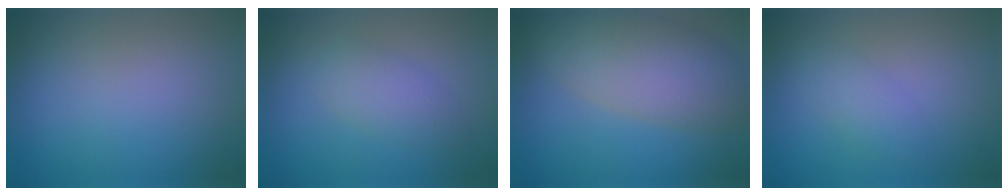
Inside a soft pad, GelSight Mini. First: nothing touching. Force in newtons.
{"total": 2.7, "press": 2.7, "slide": 0.1}
{"total": 7.1, "press": 7.1, "slide": 0.5}
{"total": 1.9, "press": 1.9, "slide": 0.2}